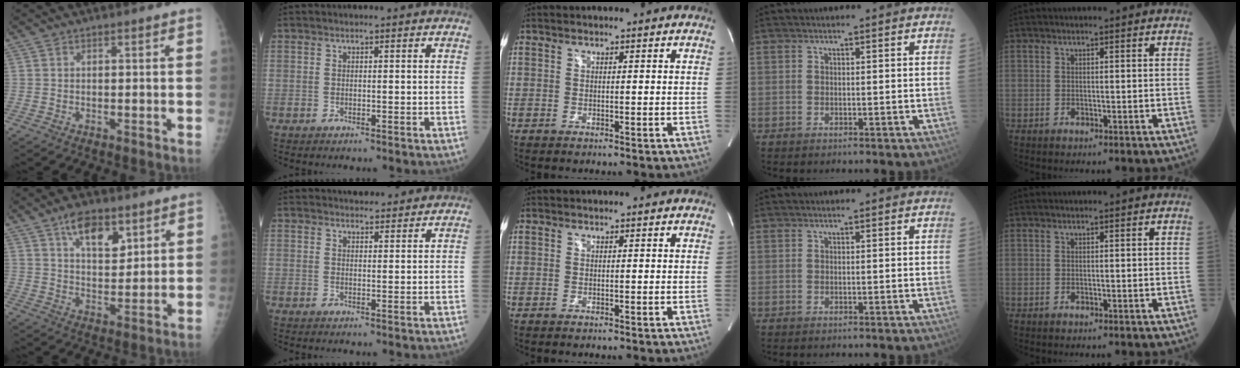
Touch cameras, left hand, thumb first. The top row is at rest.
{"thumb": {"total": 9.0, "force": [5.0, 4.5, 5.9], "torque": [-0.071, -0.030, 0.085]}, "index": {"total": 5.2, "force": [4.9, 1.3, 1.1], "torque": [-0.013, 0.015, 0.063]}}